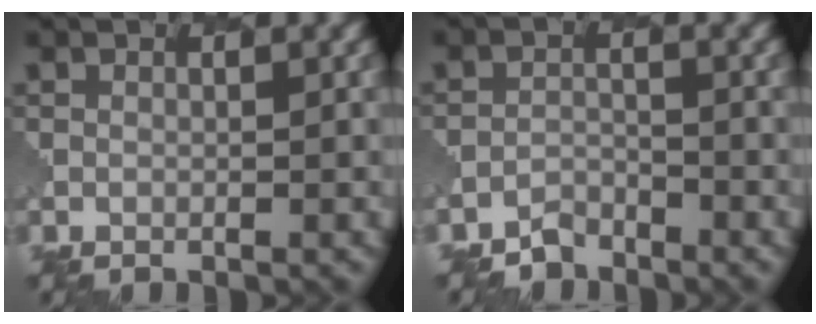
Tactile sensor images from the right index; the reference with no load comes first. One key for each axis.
{"total": 1.6, "fx": -1.5, "fy": 0.6, "fz": -0.2, "tx": 0.005, "ty": 0.003, "tz": -0.028}